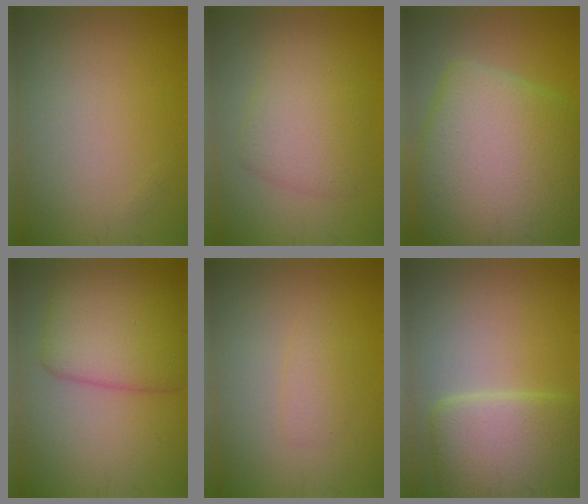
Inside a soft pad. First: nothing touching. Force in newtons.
{"total": 4.4, "press": 4.4, "slide": 0.2}
{"total": 13.3, "press": 13.2, "slide": 0.7}
{"total": 7.0, "press": 7.0, "slide": 0.2}
{"total": 1.3, "press": 1.3, "slide": 0.0}
{"total": 6.8, "press": 6.8, "slide": 0.1}